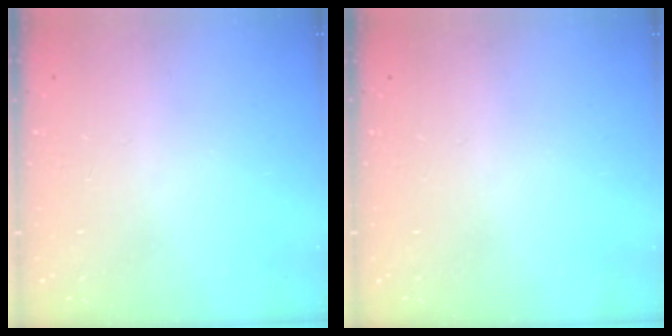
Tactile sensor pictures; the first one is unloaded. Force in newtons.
{"total": 0.0}